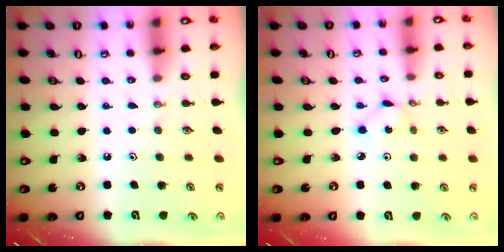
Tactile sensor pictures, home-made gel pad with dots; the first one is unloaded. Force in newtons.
{"total": 1.8, "press": 1.7, "slide": 0.3}